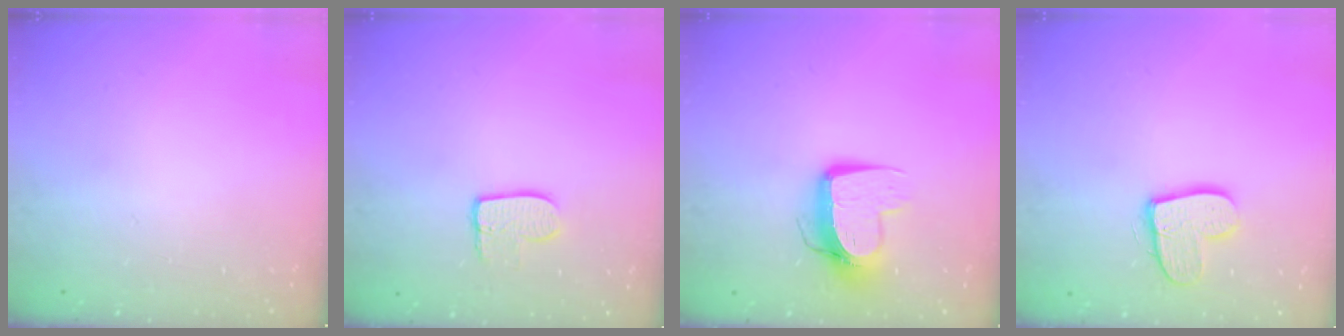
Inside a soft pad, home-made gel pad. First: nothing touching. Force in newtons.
{"total": 7.7, "press": 7.7, "slide": 0.5}
{"total": 10.2, "press": 10.1, "slide": 1.1}
{"total": 12.0, "press": 11.9, "slide": 0.9}